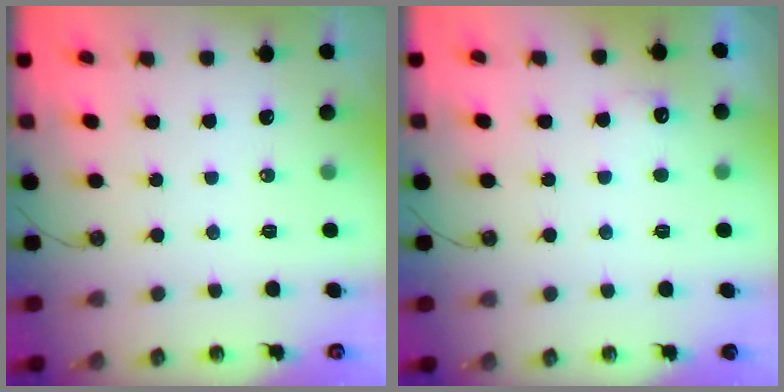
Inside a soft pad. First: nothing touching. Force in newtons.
{"total": 5.7, "press": 5.5, "slide": 1.3}